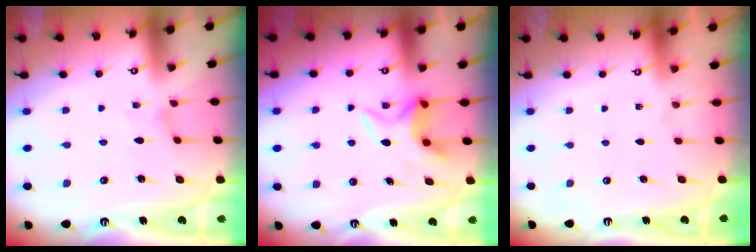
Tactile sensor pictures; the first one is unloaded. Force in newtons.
{"total": 6.6, "press": 6.6, "slide": 0.3}
{"total": 0.0}